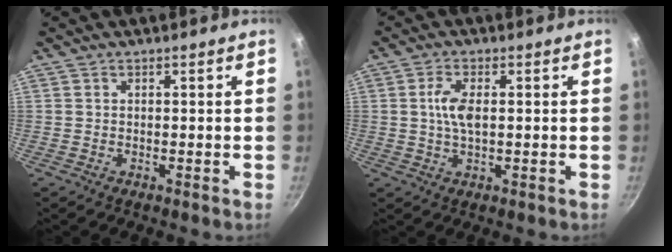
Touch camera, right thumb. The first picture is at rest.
{"total": 4.9, "force": [0.7, 2.0, 4.4], "torque": [-0.090, 0.003, 0.012]}